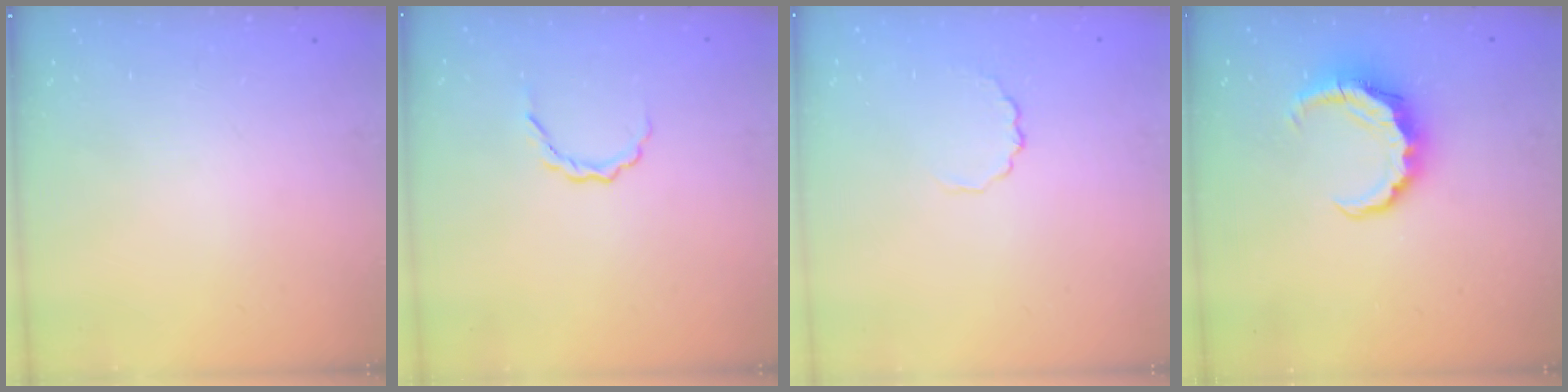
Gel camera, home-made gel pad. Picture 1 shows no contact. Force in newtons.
{"total": 2.8, "press": 2.7, "slide": 0.8}
{"total": 2.8, "press": 2.6, "slide": 1.1}
{"total": 8.1, "press": 8.0, "slide": 1.1}